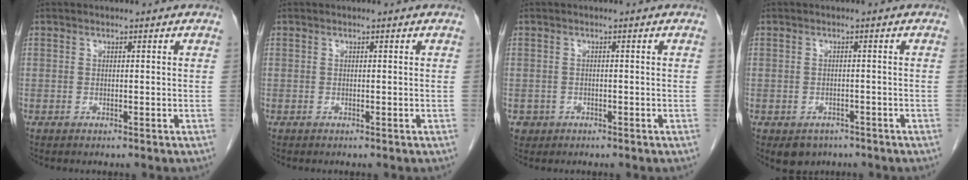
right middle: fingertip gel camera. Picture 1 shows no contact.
{"total": 0.0}
{"total": 1.5, "force": [-0.7, 1.3, 0.0], "torque": [-0.004, 0.006, -0.008]}
{"total": 3.6, "force": [-2.5, 2.5, 0.8], "torque": [-0.009, 0.002, -0.031]}